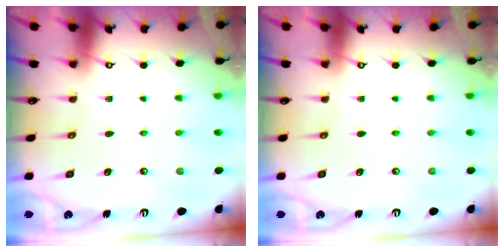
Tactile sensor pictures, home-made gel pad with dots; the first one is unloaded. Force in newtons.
{"total": 0.0}